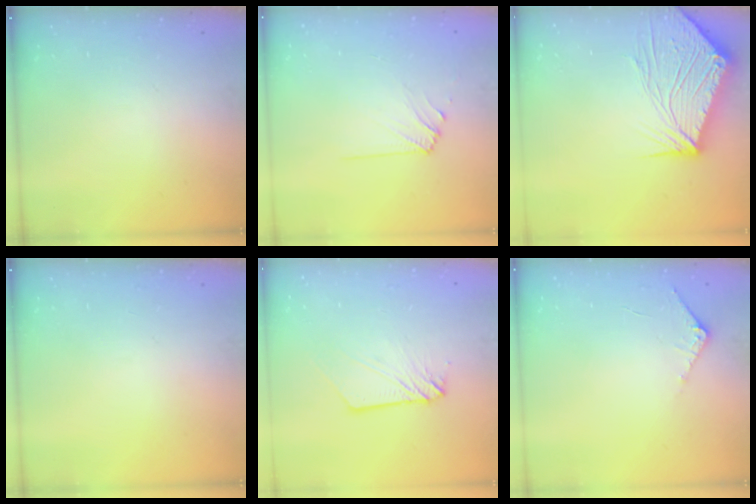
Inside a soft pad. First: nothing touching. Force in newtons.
{"total": 6.2, "press": 6.2, "slide": 0.9}
{"total": 15.8, "press": 15.7, "slide": 2.1}
{"total": 0.0}
{"total": 3.6, "press": 3.6, "slide": 0.3}
{"total": 5.7, "press": 5.7, "slide": 0.6}